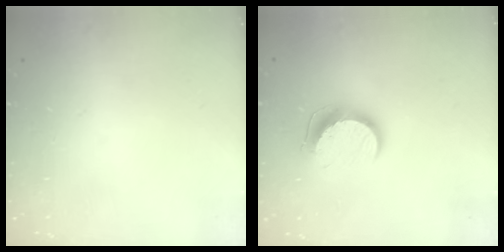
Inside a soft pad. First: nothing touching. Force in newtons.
{"total": 10.3, "press": 10.3, "slide": 0.2}